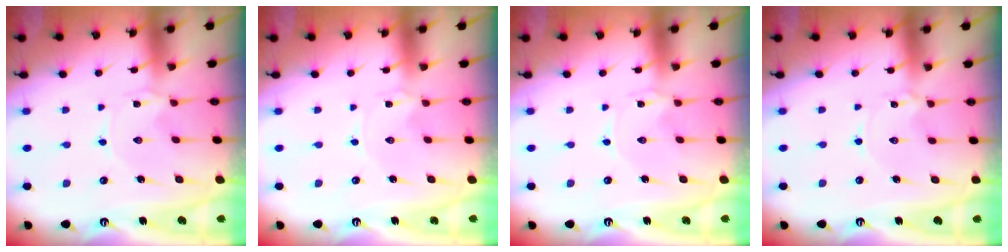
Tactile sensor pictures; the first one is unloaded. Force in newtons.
{"total": 0.0}
{"total": 0.0}
{"total": 0.9, "press": 0.9, "slide": 0.1}